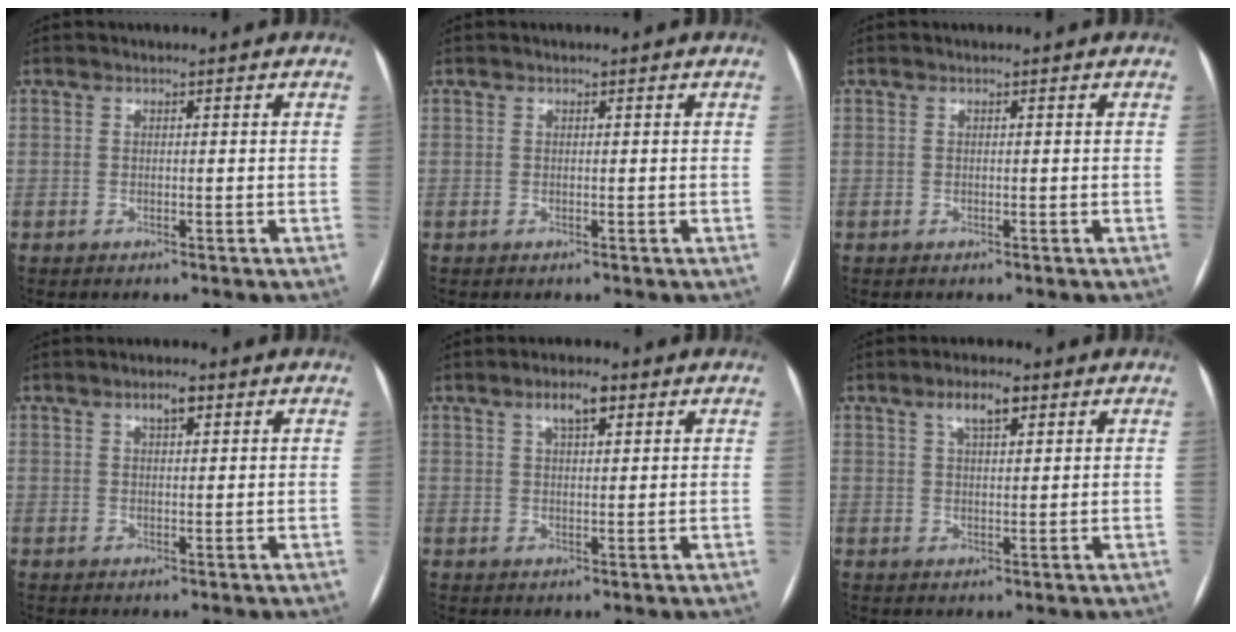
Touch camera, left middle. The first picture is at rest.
{"total": 0.0}
{"total": 0.0}
{"total": 2.4, "force": [1.3, 0.8, 1.8], "torque": [-0.033, 0.005, 0.021]}
{"total": 4.0, "force": [2.2, 1.3, 3.0], "torque": [-0.056, 0.008, 0.038]}
{"total": 4.1, "force": [2.4, 1.3, 3.1], "torque": [-0.058, 0.009, 0.042]}